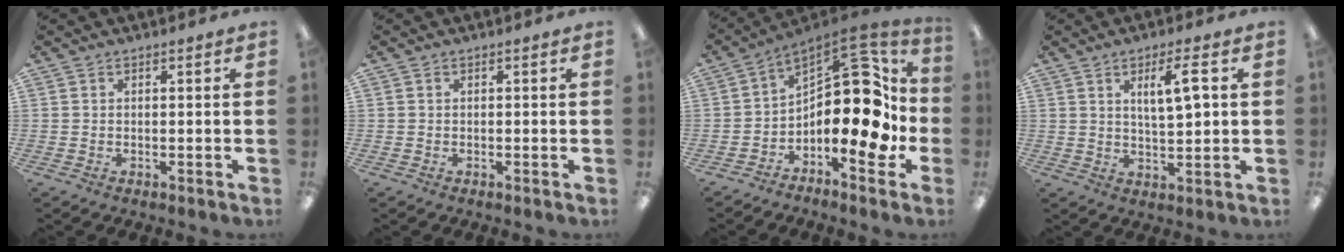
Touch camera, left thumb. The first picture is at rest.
{"total": 0.0}
{"total": 19.2, "force": [0.1, 9.8, 16.6], "torque": [-0.239, -0.010, 0.006]}
{"total": 6.9, "force": [2.9, 2.0, 6.0], "torque": [-0.105, -0.002, 0.044]}